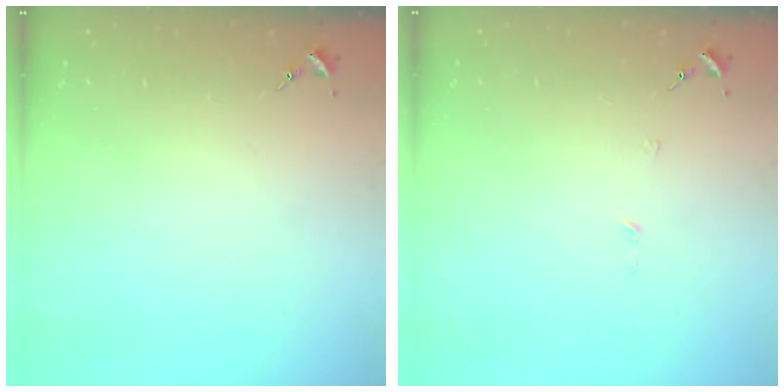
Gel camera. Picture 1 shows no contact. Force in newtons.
{"total": 3.0, "press": 3.0, "slide": 0.2}